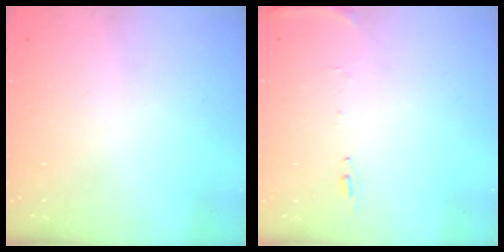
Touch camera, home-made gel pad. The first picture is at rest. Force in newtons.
{"total": 6.6, "press": 6.5, "slide": 0.7}